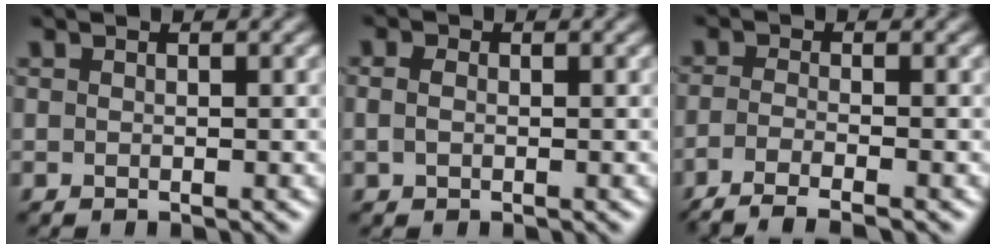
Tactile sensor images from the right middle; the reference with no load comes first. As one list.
[{"total": 1.3, "force": [0.1, 1.0, 0.9], "torque": [-0.020, 0.002, -0.001]}, {"total": 4.3, "force": [-2.9, 1.0, 3.0], "torque": [-0.052, -0.008, -0.066]}]